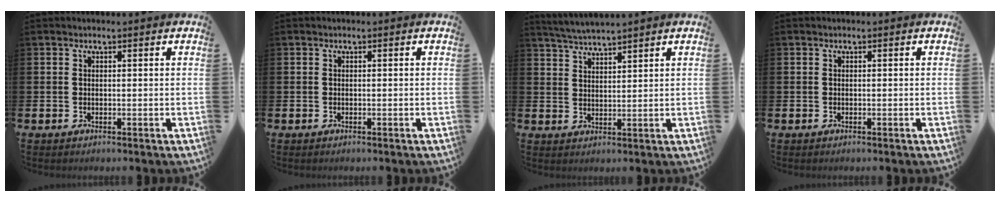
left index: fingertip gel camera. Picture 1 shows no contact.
{"total": 0.0}
{"total": 3.7, "force": [3.6, -0.2, 0.5], "torque": [-0.025, -0.015, 0.066]}
{"total": 0.0}